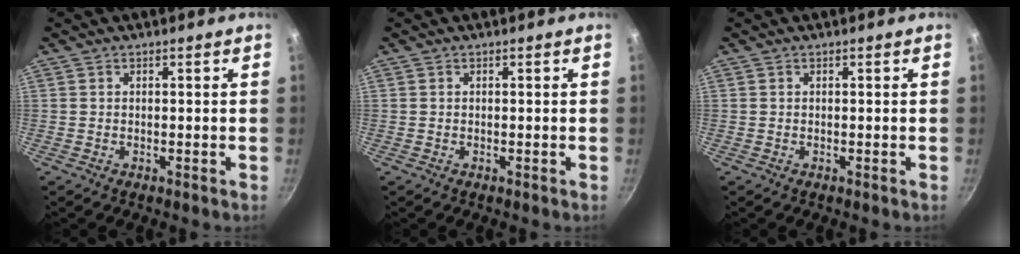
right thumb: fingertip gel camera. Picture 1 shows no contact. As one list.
[{"total": 0.0}, {"total": 0.0}]